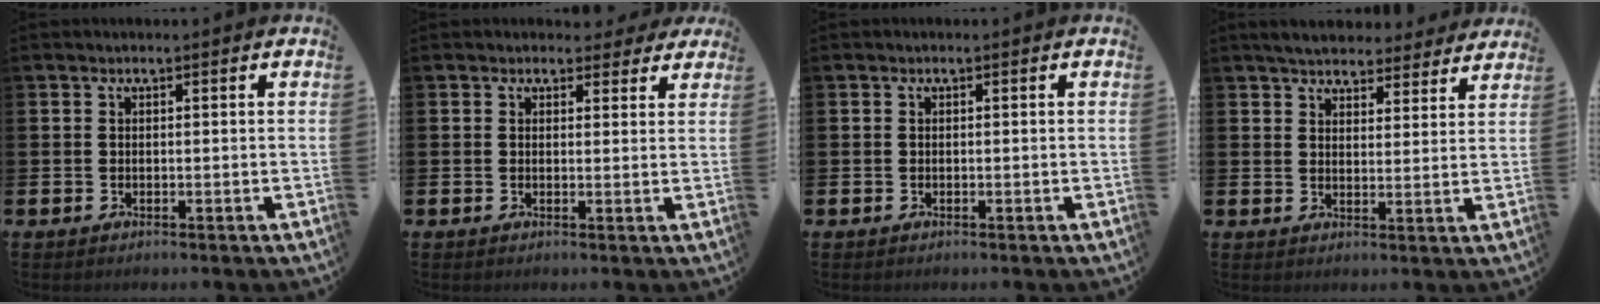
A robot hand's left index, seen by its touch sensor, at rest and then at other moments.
{"total": 2.2, "force": [1.8, 1.2, 0.3], "torque": [0.006, -0.005, 0.029]}
{"total": 0.0}
{"total": 5.3, "force": [5.1, 1.3, 0.6], "torque": [-0.030, -0.029, 0.091]}